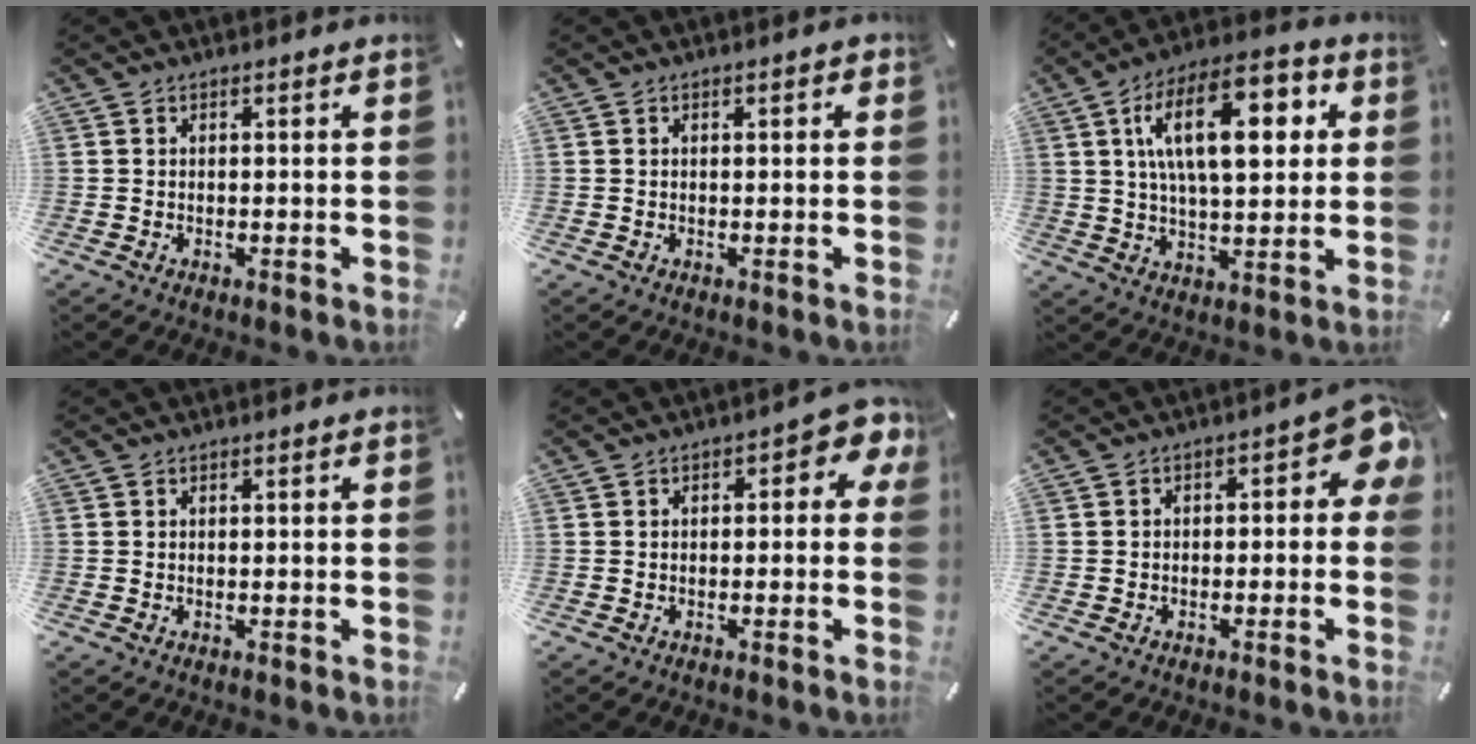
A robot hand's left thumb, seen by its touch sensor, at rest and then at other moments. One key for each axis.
{"total": 0.7, "fx": 0.1, "fy": 0.4, "fz": 0.6, "tx": -0.003, "ty": 0.001, "tz": -0.002}
{"total": 18.5, "fx": 5.8, "fy": 8.8, "fz": 15.2, "tx": -0.256, "ty": 0.002, "tz": 0.088}
{"total": 0.0}
{"total": 4.4, "fx": -0.2, "fy": 2.3, "fz": 3.7, "tx": -0.055, "ty": 0.009, "tz": -0.009}
{"total": 5.9, "fx": -0.1, "fy": 3.3, "fz": 4.8, "tx": -0.065, "ty": 0.002, "tz": -0.006}